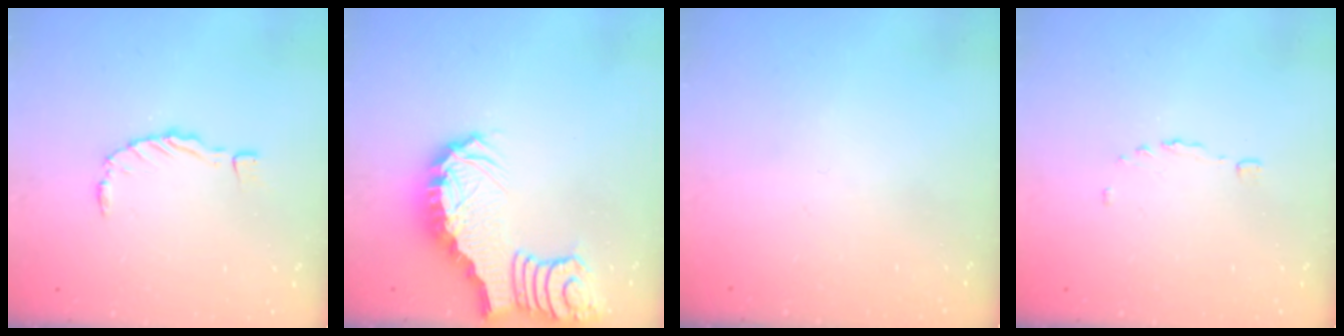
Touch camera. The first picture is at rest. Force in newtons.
{"total": 3.5, "press": 3.4, "slide": 0.8}
{"total": 0.0}
{"total": 1.1, "press": 0.8, "slide": 0.7}